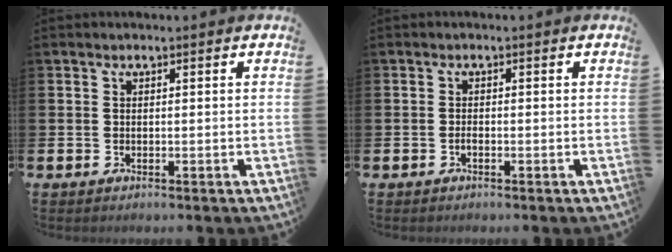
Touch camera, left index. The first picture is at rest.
{"total": 0.6, "force": [-0.5, 0.2, 0.3], "torque": [-0.009, -0.004, -0.008]}